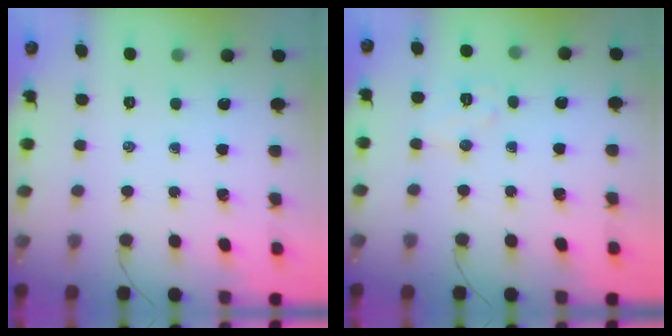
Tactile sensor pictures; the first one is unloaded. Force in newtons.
{"total": 5.6, "press": 5.5, "slide": 0.9}